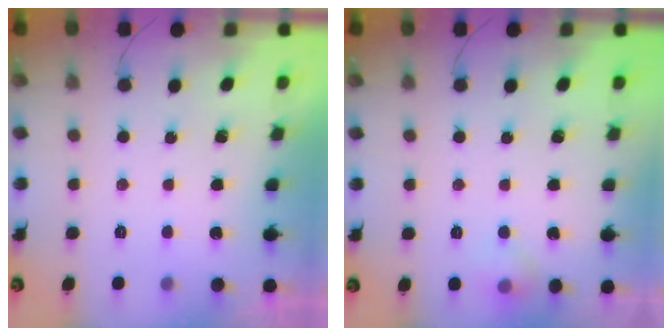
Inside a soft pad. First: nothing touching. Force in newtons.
{"total": 5.8, "press": 5.6, "slide": 1.7}